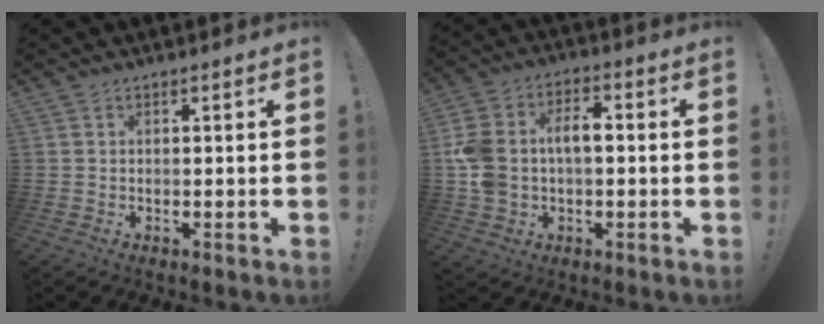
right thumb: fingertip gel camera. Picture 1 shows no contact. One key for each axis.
{"total": 11.9, "fx": 0.1, "fy": 8.3, "fz": 8.6, "tx": -0.186, "ty": 0.012, "tz": 0.003}